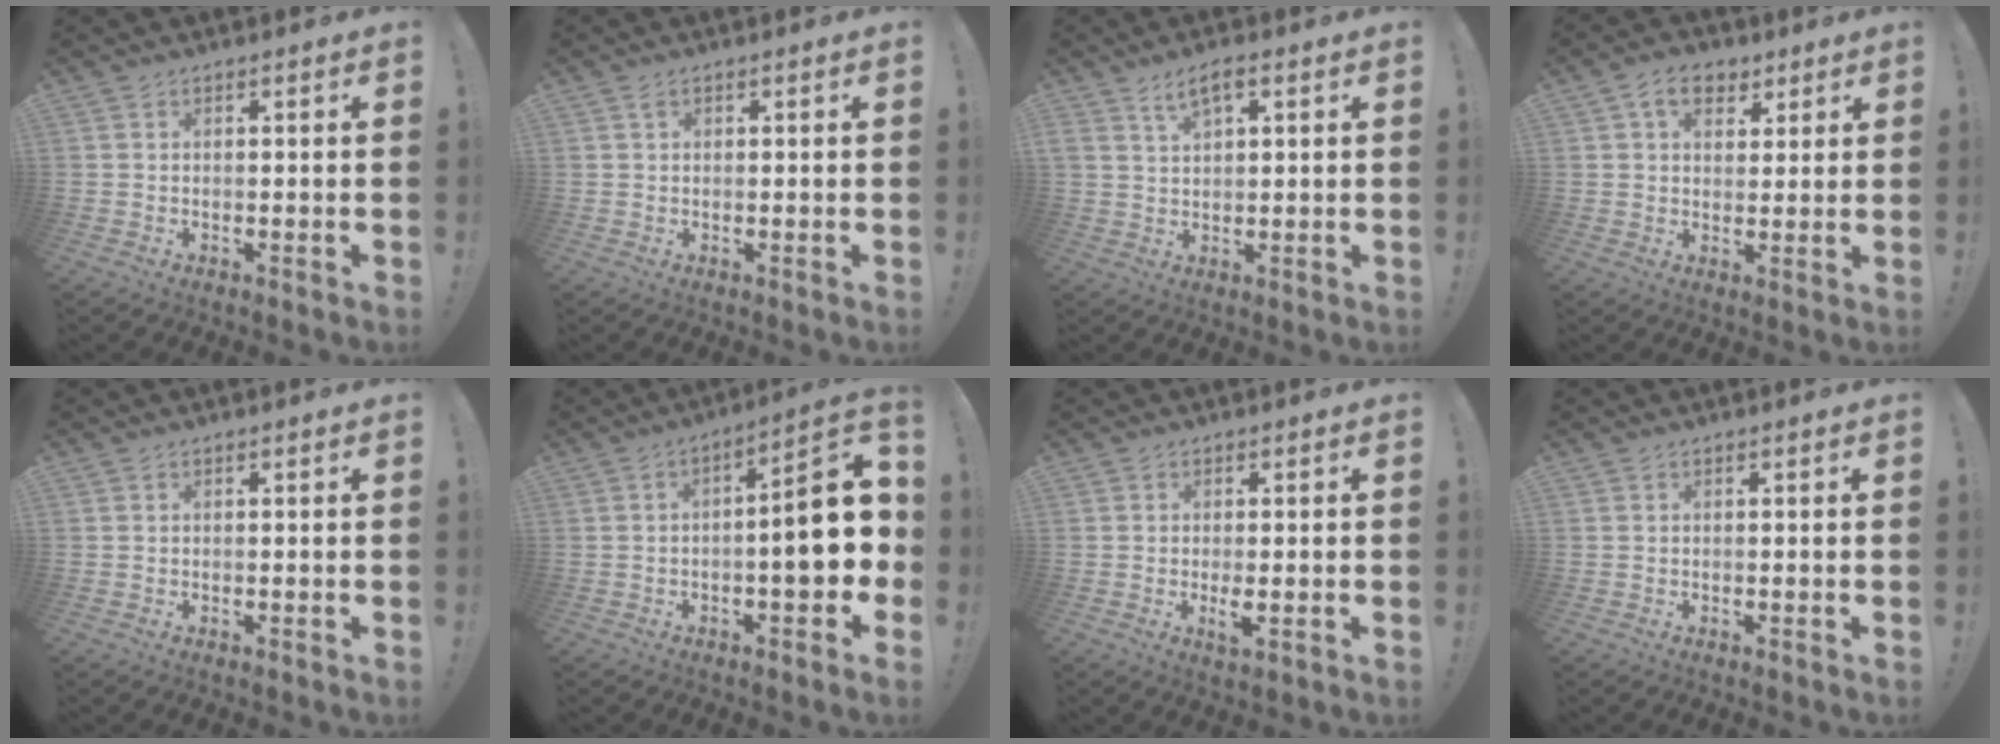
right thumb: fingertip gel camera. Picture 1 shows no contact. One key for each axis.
{"total": 1.0, "fx": 0.6, "fy": 0.8, "fz": 0.3, "tx": 0.001, "ty": -0.001, "tz": 0.009}
{"total": 5.0, "fx": 2.6, "fy": 2.0, "fz": 3.8, "tx": -0.070, "ty": -0.001, "tz": 0.045}
{"total": 8.0, "fx": 4.0, "fy": 5.6, "fz": 4.0, "tx": -0.060, "ty": -0.004, "tz": 0.076}
{"total": 0.0}
{"total": 15.0, "fx": -1.5, "fy": 5.1, "fz": 14.1, "tx": -0.170, "ty": 0.009, "tz": -0.023}
{"total": 3.3, "fx": -0.4, "fy": 0.5, "fz": 3.2, "tx": -0.061, "ty": -0.004, "tz": -0.007}
{"total": 0.0}